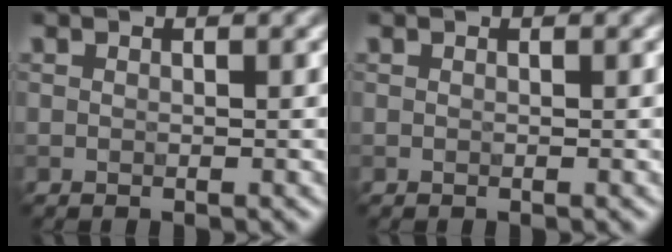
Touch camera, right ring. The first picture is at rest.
{"total": 0.0}